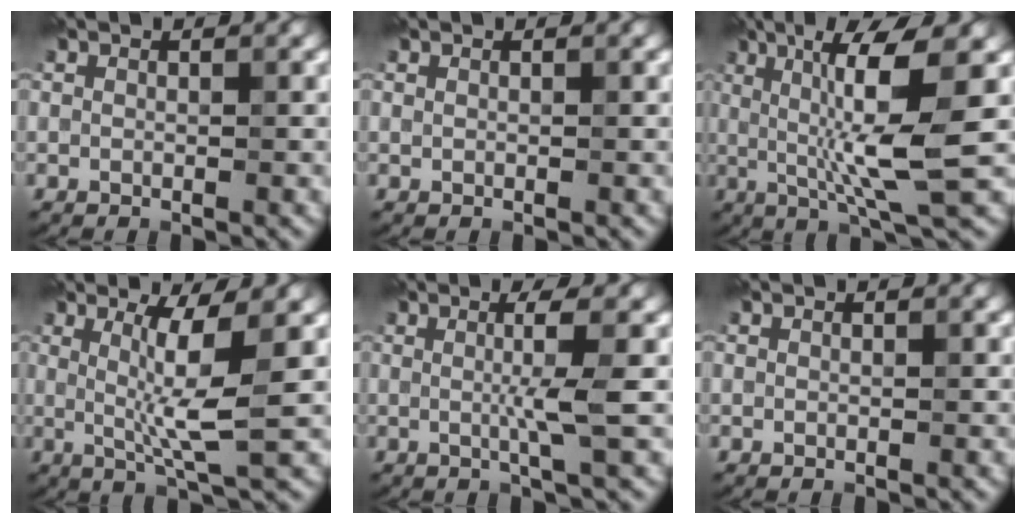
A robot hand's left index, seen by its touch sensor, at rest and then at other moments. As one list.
[{"total": 0.0}, {"total": 9.1, "force": [1.0, 1.4, 9.0], "torque": [-0.140, -0.005, 0.020]}, {"total": 5.1, "force": [0.6, 0.5, 5.1], "torque": [-0.097, -0.008, 0.015]}, {"total": 3.4, "force": [0.2, 0.4, 3.4], "torque": [-0.061, -0.003, -0.003]}, {"total": 0.0}]